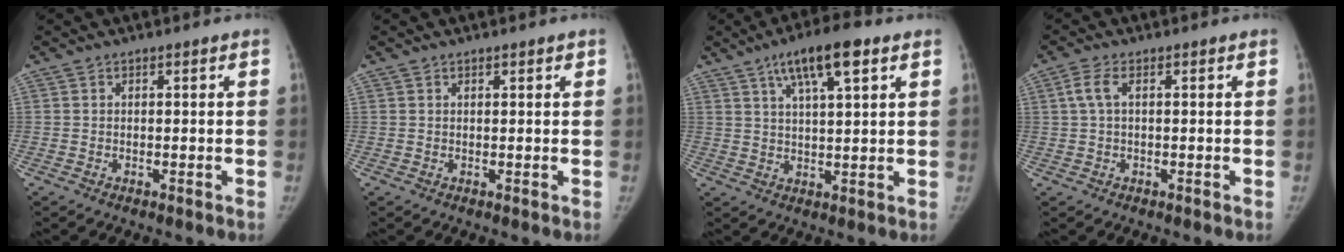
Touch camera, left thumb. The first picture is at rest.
{"total": 0.7, "force": [0.6, 0.3, 0.4], "torque": [-0.002, -0.002, 0.006]}
{"total": 9.9, "force": [5.3, 2.4, 7.9], "torque": [-0.128, -0.010, 0.089]}
{"total": 2.8, "force": [0.5, 1.2, 2.4], "torque": [-0.068, 0.011, 0.012]}